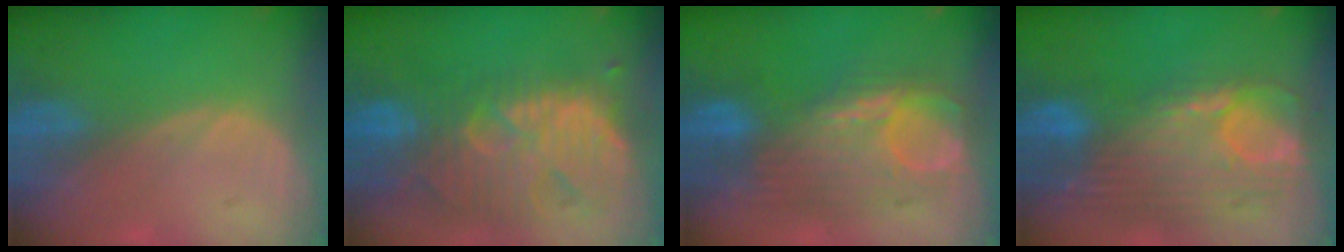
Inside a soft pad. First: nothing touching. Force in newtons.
{"total": 13.6, "press": 11.6, "slide": 7.2}
{"total": 9.6, "press": 9.4, "slide": 2.1}
{"total": 12.7, "press": 10.7, "slide": 6.7}